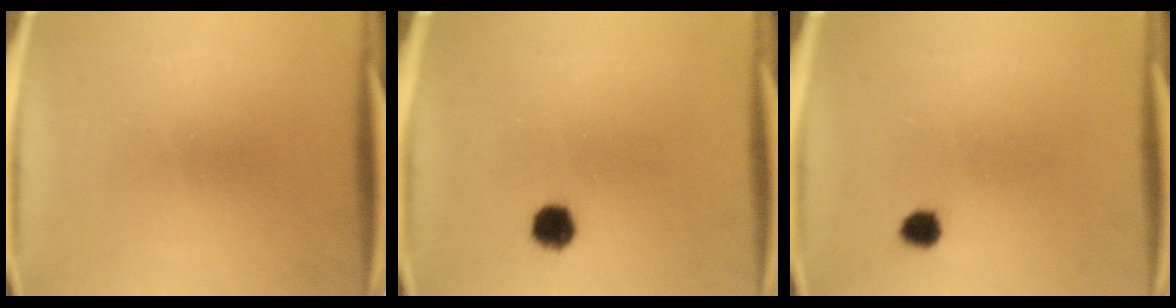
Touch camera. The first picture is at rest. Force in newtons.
{"total": 4.2}
{"total": 2.5}